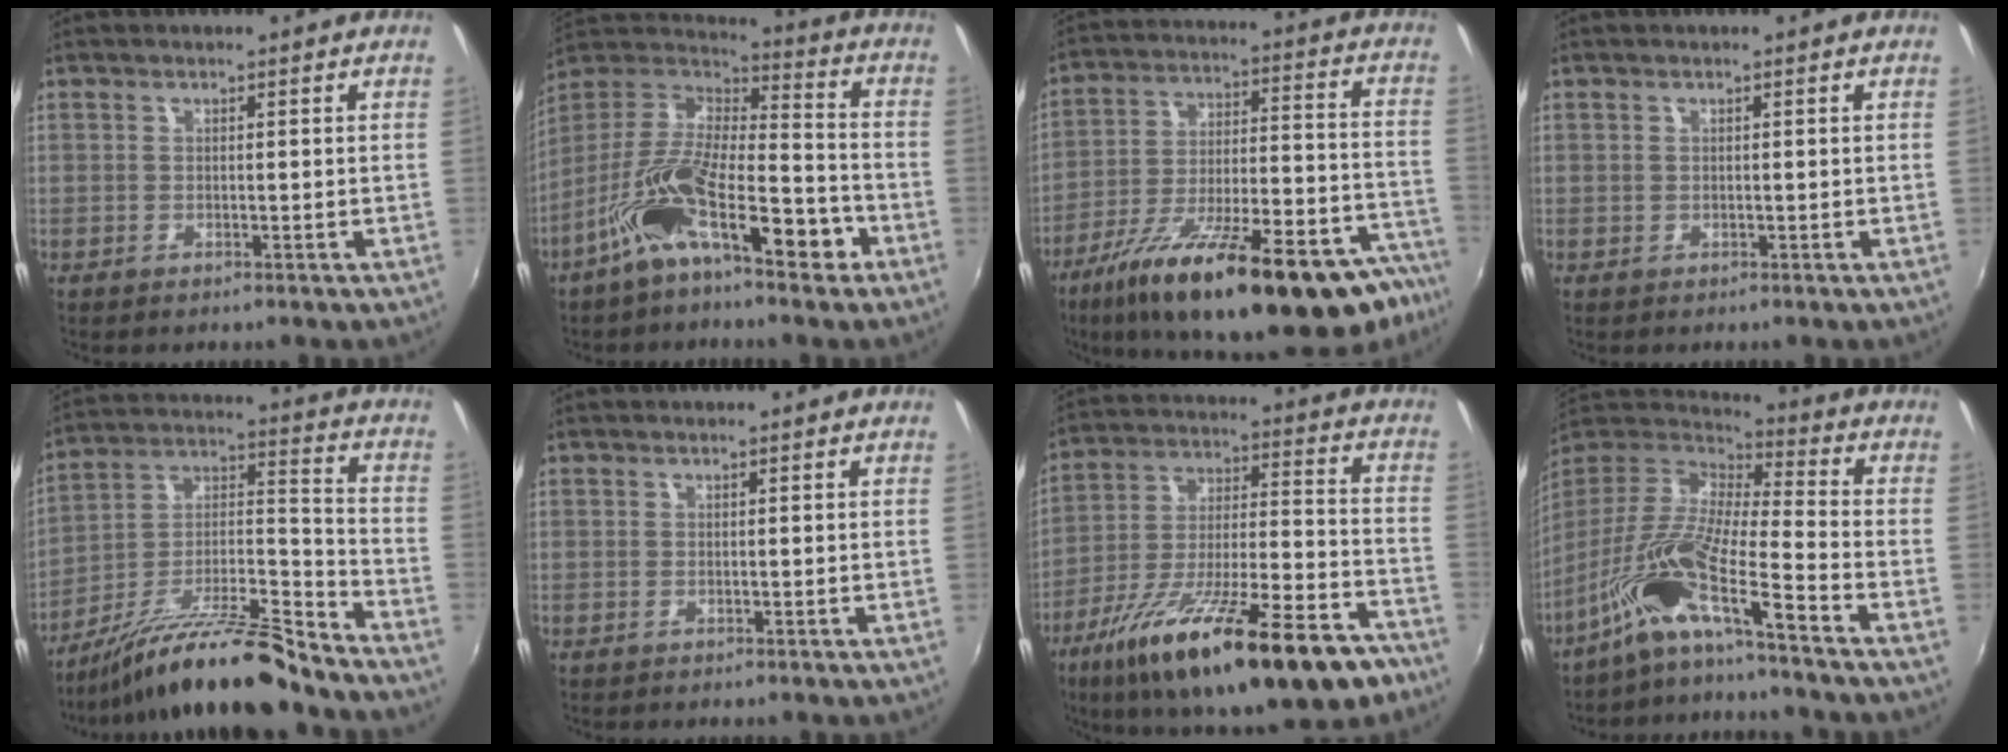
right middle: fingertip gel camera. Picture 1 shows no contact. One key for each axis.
{"total": 17.4, "fx": -9.8, "fy": 6.0, "fz": 13.1, "tx": -0.221, "ty": 0.006, "tz": -0.178}
{"total": 33.7, "fx": -24.7, "fy": 8.5, "fz": 21.3, "tx": -0.313, "ty": -0.037, "tz": -0.353}
{"total": 0.0}
{"total": 18.0, "fx": -14.7, "fy": 2.6, "fz": 10.0, "tx": -0.171, "ty": 0.004, "tz": -0.255}
{"total": 0.0}
{"total": 28.8, "fx": -18.2, "fy": 7.8, "fz": 20.9, "tx": -0.336, "ty": -0.047, "tz": -0.279}
{"total": 13.5, "fx": -9.4, "fy": 0.5, "fz": 9.7, "tx": -0.183, "ty": -0.001, "tz": -0.195}